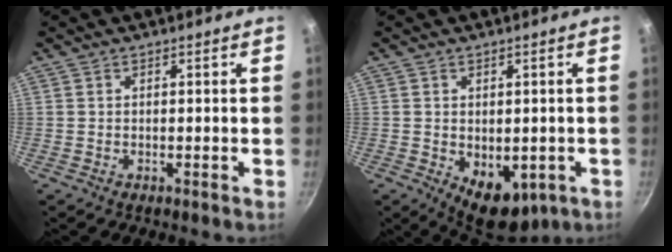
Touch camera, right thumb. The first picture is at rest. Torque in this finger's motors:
{"motor_torque": [-0.19, 0.57, -0.16, 0.22, 0.05]}